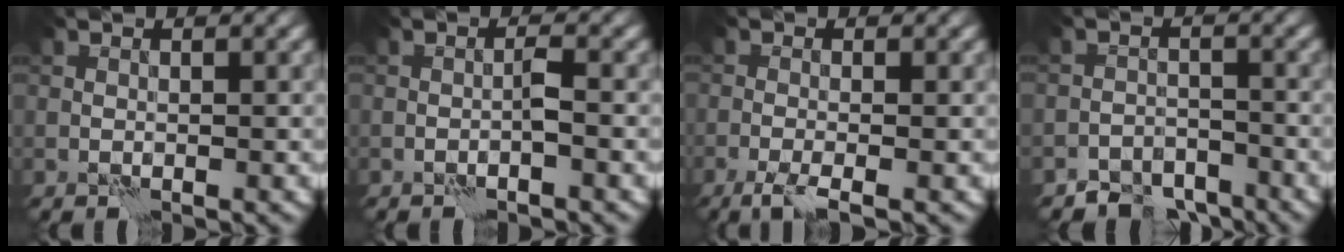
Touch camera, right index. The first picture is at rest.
{"total": 1.1, "force": [-0.7, -0.3, 0.9], "torque": [-0.016, 0.007, -0.013]}
{"total": 2.5, "force": [-1.6, 0.3, 1.9], "torque": [-0.046, -0.004, -0.037]}
{"total": 4.0, "force": [-3.5, 1.8, 0.5], "torque": [0.006, -0.001, -0.066]}